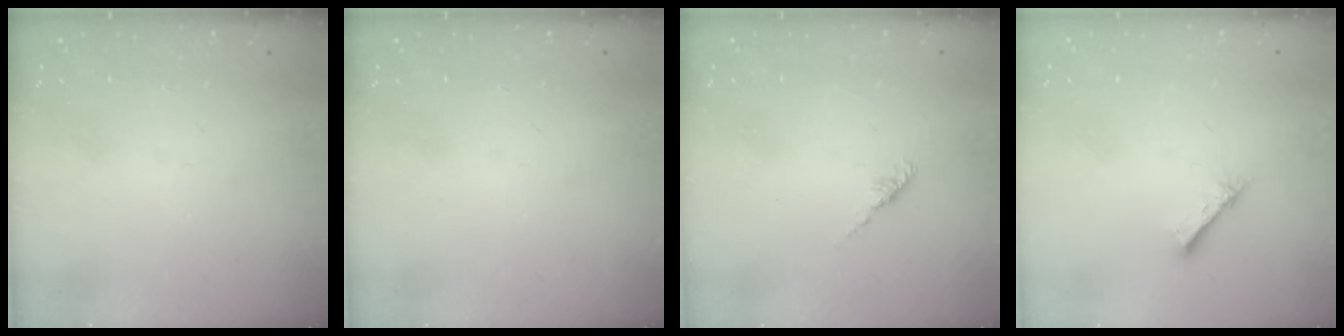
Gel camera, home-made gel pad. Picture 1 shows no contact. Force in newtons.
{"total": 0.0}
{"total": 2.2, "press": 2.1, "slide": 0.6}
{"total": 2.1, "press": 2.1, "slide": 0.2}